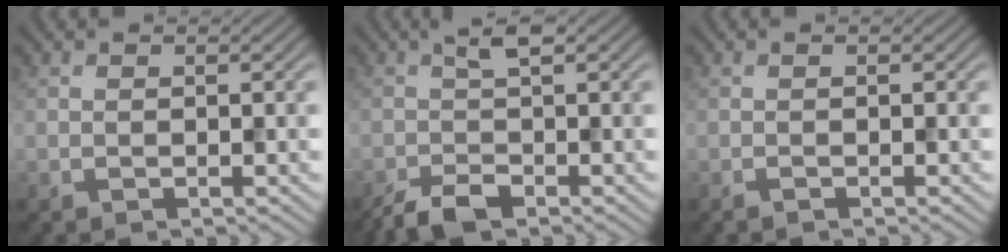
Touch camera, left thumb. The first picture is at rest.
{"total": 3.8, "force": [-1.9, 1.2, 3.2], "torque": [-0.066, -0.001, -0.043]}
{"total": 0.6, "force": [-0.4, 0.1, 0.4], "torque": [-0.010, 0.000, -0.008]}